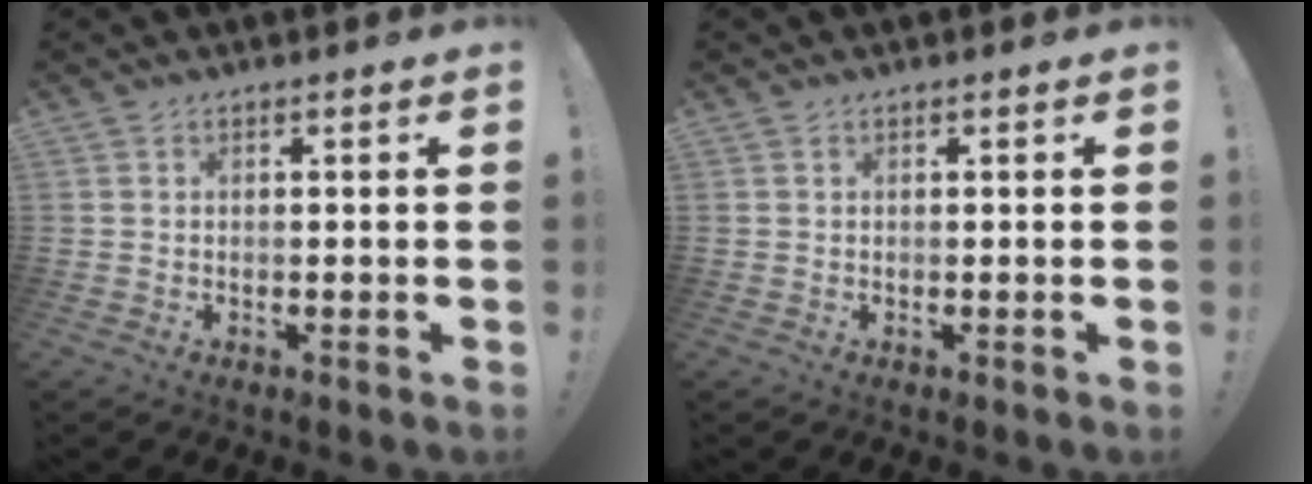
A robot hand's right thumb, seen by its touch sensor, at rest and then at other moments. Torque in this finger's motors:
{"motor_torque": [-0.44, -0.16, -0.10, -0.18, 0.12]}